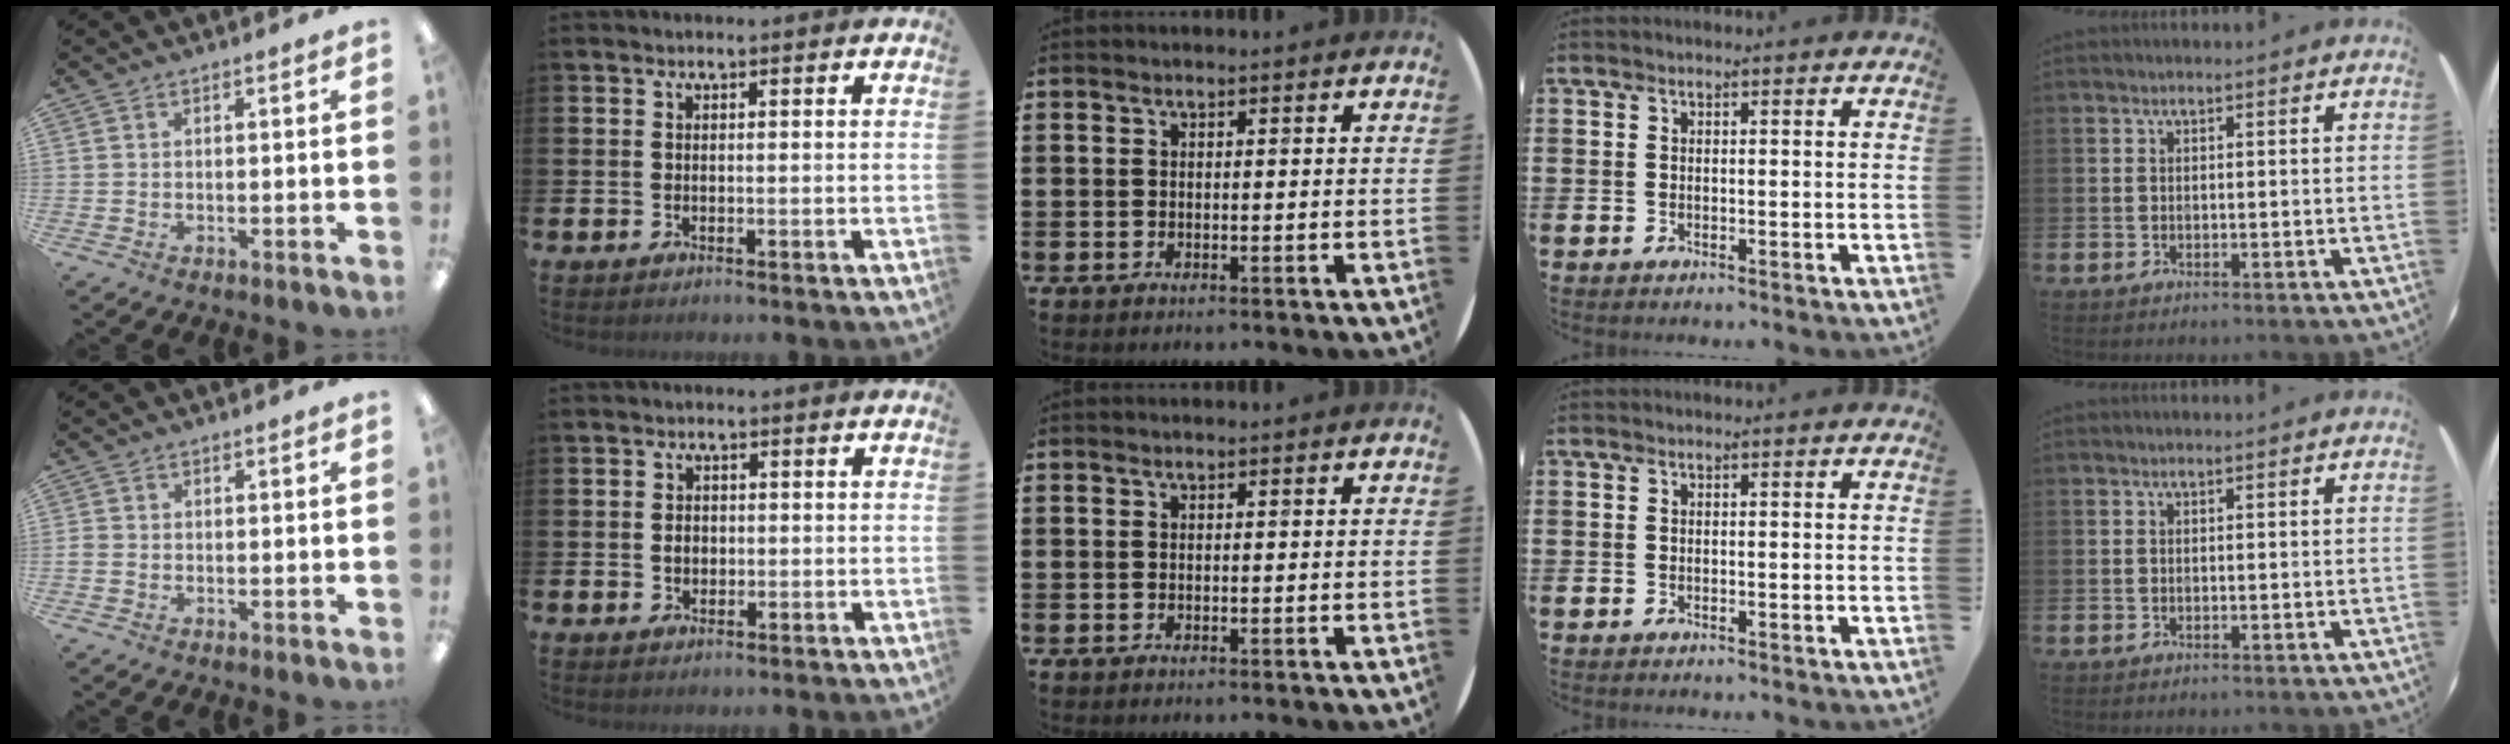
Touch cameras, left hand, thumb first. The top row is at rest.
{"thumb": {"total": 1.0, "force": [-0.5, 0.8, 0.3], "torque": [-0.005, 0.003, -0.010]}, "index": {"total": 1.9, "force": [0.0, 1.6, 1.0], "torque": [-0.003, 0.002, -0.006]}}